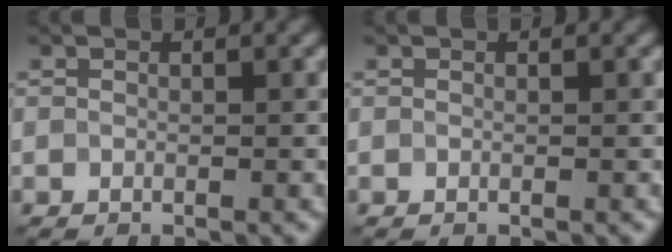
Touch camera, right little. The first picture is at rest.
{"total": 0.0}